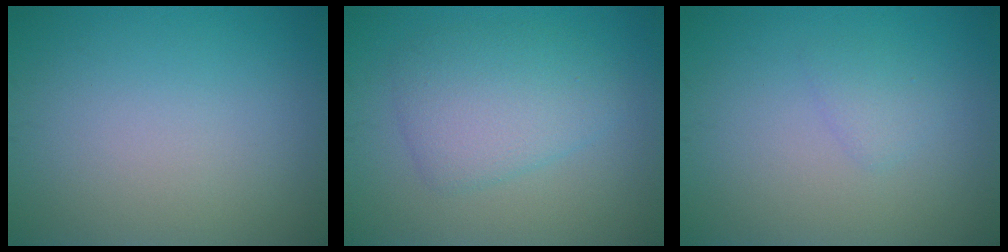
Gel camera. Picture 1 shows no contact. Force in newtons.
{"total": 4.1, "press": 4.1, "slide": 0.1}
{"total": 1.2, "press": 1.1, "slide": 0.1}